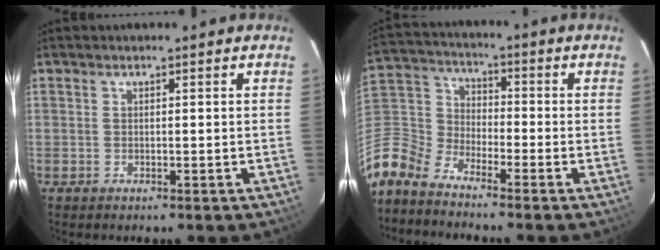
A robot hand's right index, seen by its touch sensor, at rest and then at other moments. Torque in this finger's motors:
{"motor_torque": [-0.83, -1.14, -0.82, -0.21]}